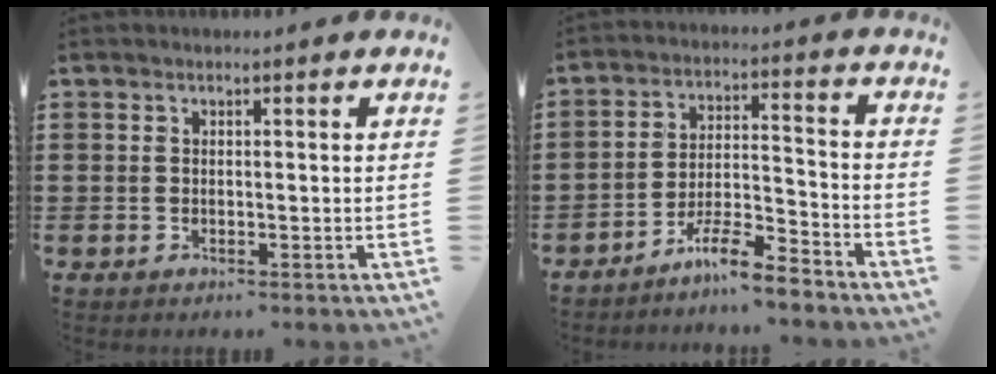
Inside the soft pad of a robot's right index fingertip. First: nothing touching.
{"total": 6.8, "force": [-6.2, 0.4, 2.8], "torque": [-0.053, 0.005, -0.118]}